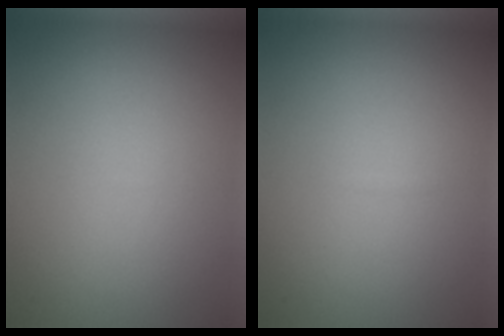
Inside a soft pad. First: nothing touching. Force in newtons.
{"total": 0.0}